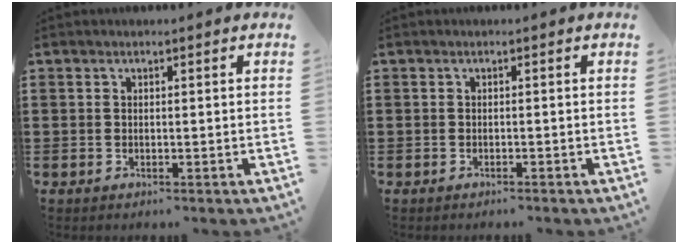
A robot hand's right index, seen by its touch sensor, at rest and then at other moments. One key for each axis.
{"total": 0.6, "fx": -0.6, "fy": 0.1, "fz": 0.0, "tx": -0.001, "ty": 0.001, "tz": -0.013}